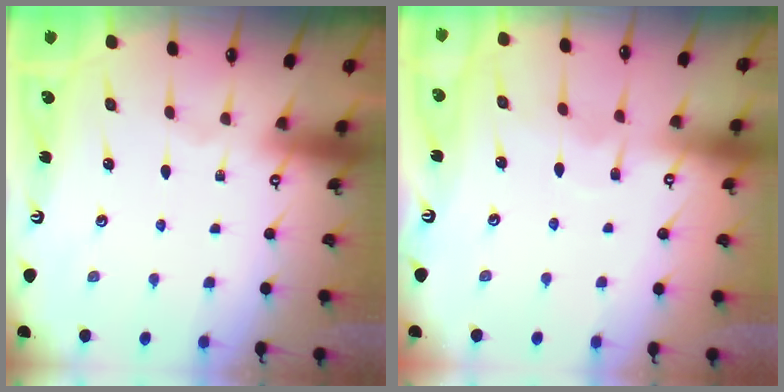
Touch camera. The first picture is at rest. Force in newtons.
{"total": 7.0, "press": 7.0, "slide": 0.3}